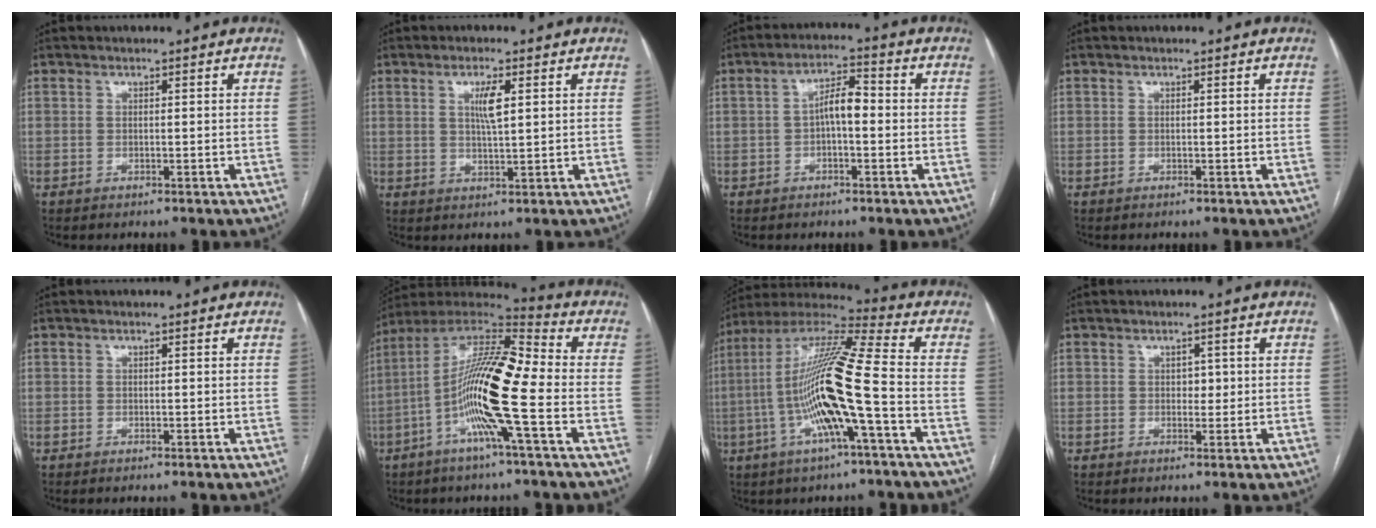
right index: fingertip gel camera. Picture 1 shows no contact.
{"total": 3.8, "force": [1.3, 0.5, 3.6], "torque": [-0.066, -0.002, 0.022]}
{"total": 5.0, "force": [-0.4, 1.6, 4.7], "torque": [-0.083, 0.021, -0.009]}
{"total": 0.0}
{"total": 0.0}
{"total": 16.6, "force": [-4.2, 0.8, 16.0], "torque": [-0.303, 0.008, -0.090]}
{"total": 17.2, "force": [-3.5, 0.4, 16.8], "torque": [-0.328, 0.009, -0.074]}
{"total": 1.6, "force": [0.2, 1.2, 1.1], "torque": [-0.010, 0.002, 0.002]}